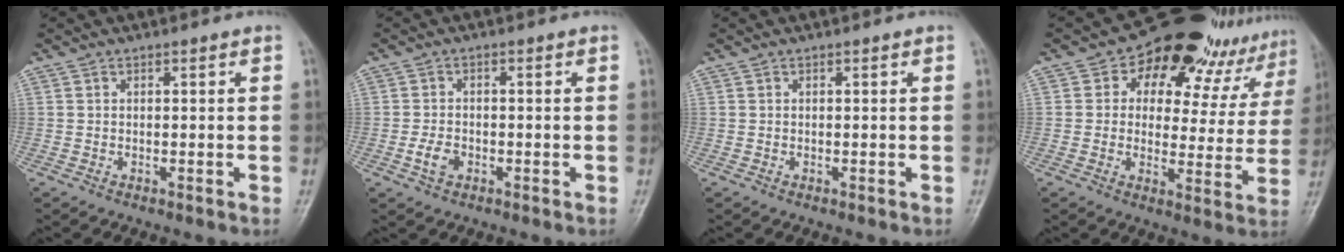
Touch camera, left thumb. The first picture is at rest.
{"total": 3.2, "force": [-1.2, 2.2, 2.0], "torque": [-0.035, 0.007, -0.023]}
{"total": 0.0}
{"total": 21.0, "force": [13.5, 11.4, 11.3], "torque": [-0.106, -0.027, 0.166]}